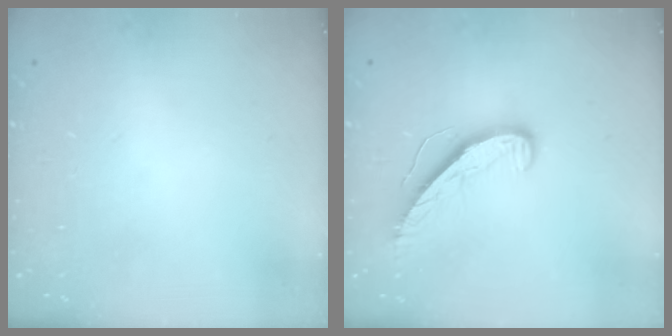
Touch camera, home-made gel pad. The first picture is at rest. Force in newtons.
{"total": 8.5, "press": 8.5, "slide": 0.1}